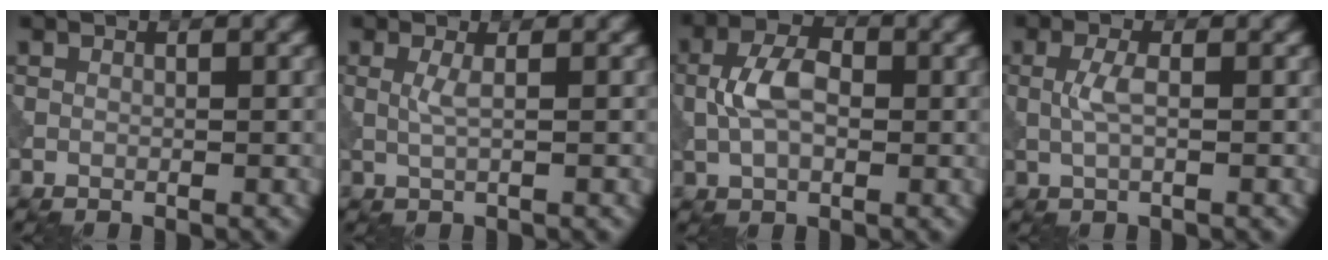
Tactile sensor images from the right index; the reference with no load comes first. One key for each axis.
{"total": 1.4, "fx": 0.1, "fy": 0.2, "fz": 1.4, "tx": -0.030, "ty": 0.001, "tz": 0.000}
{"total": 4.8, "fx": 0.0, "fy": 2.8, "fz": 3.8, "tx": -0.080, "ty": 0.008, "tz": -0.005}
{"total": 2.0, "fx": 0.0, "fy": 0.5, "fz": 1.9, "tx": -0.044, "ty": 0.003, "tz": -0.002}